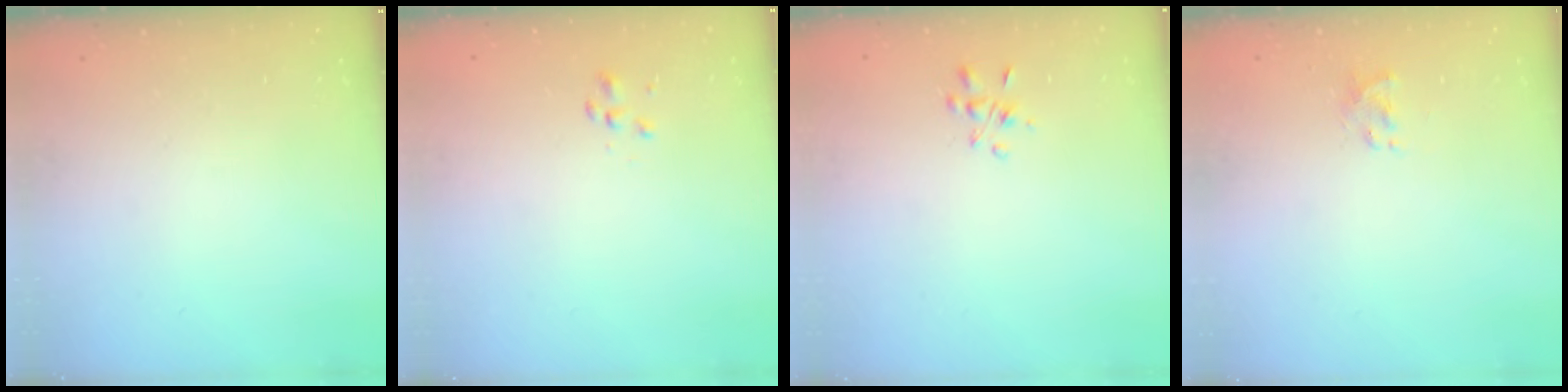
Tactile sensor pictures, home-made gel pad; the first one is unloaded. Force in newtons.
{"total": 1.6, "press": 1.5, "slide": 0.4}
{"total": 3.0, "press": 2.9, "slide": 0.8}
{"total": 1.3, "press": 1.3, "slide": 0.3}